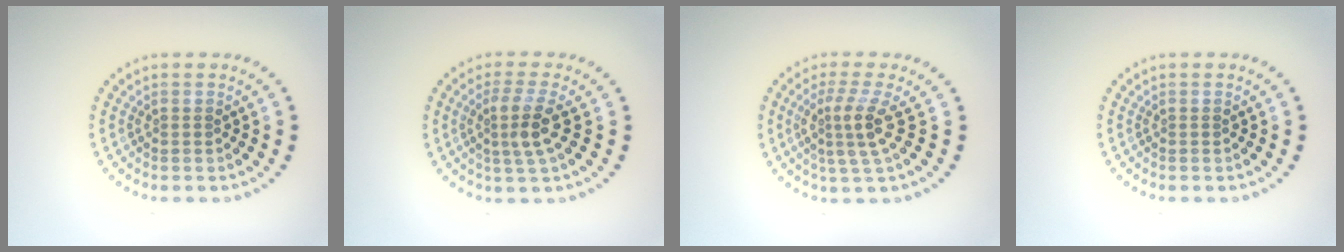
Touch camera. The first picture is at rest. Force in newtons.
{"total": 2.9, "press": 2.4, "slide": 1.6}
{"total": 3.2, "press": 2.3, "slide": 2.2}
{"total": 0.0}